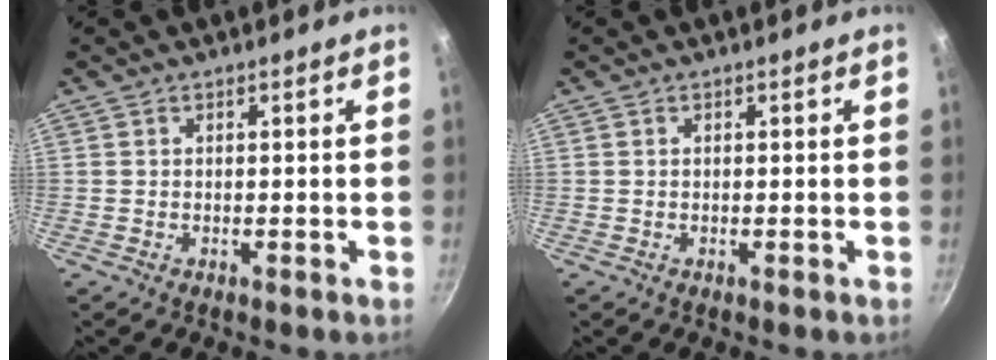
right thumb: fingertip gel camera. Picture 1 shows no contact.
{"total": 0.0}